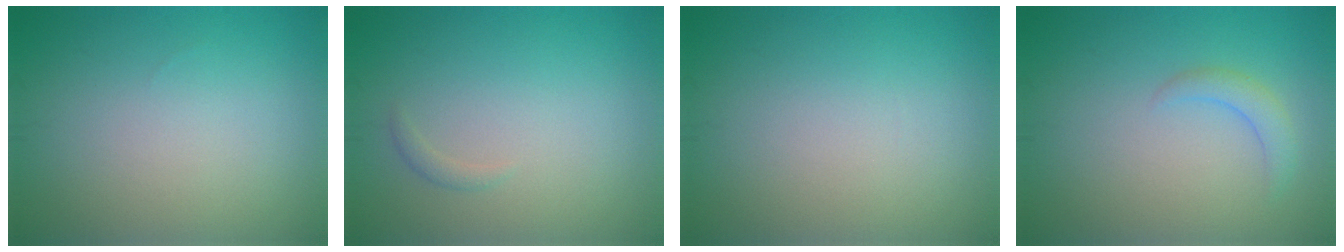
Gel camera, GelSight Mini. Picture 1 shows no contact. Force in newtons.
{"total": 0.7, "press": 0.7, "slide": 0.0}
{"total": 0.0}
{"total": 1.7, "press": 1.7, "slide": 0.3}